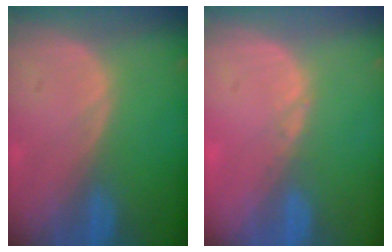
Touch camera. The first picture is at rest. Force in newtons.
{"total": 0.6, "press": 0.5, "slide": 0.3}